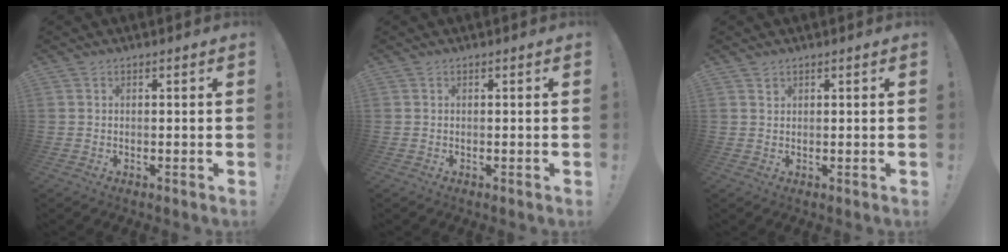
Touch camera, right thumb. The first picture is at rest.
{"total": 0.0}
{"total": 1.2, "force": [0.9, 0.7, 0.2], "torque": [-0.004, 0.000, 0.019]}